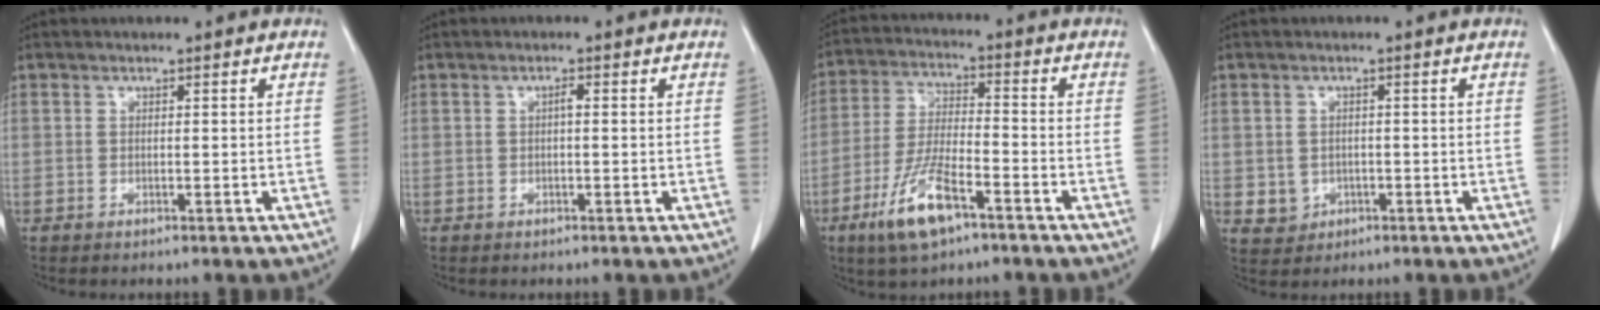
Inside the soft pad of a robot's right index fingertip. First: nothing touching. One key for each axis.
{"total": 0.9, "fx": 0.0, "fy": 0.2, "fz": 0.9, "tx": -0.015, "ty": 0.002, "tz": 0.000}
{"total": 10.3, "fx": -5.8, "fy": 2.6, "fz": 8.1, "tx": -0.173, "ty": -0.012, "tz": -0.105}
{"total": 3.3, "fx": -0.5, "fy": 3.2, "fz": 0.6, "tx": -0.006, "ty": 0.006, "tz": 0.005}